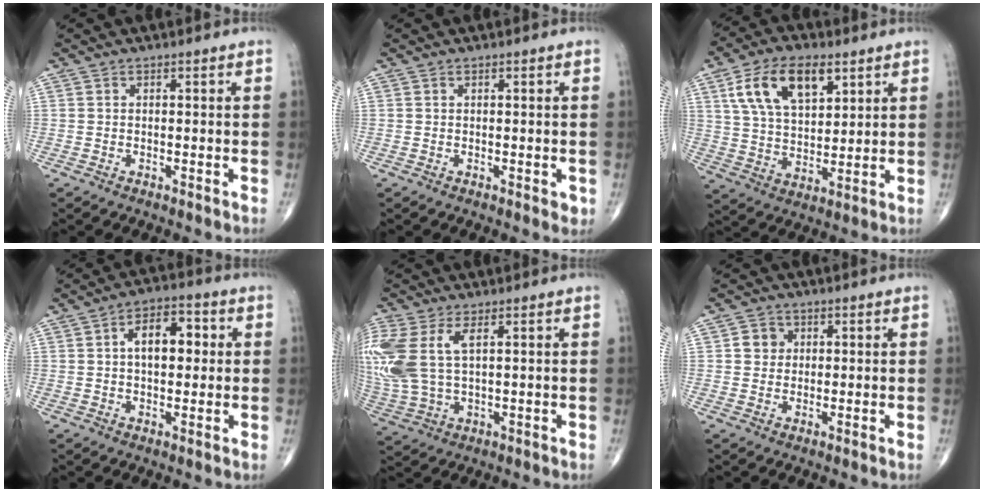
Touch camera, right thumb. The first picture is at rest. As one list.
[{"total": 1.3, "force": [0.0, 0.7, 1.2], "torque": [-0.009, -0.003, 0.000]}, {"total": 14.2, "force": [6.5, 7.6, 10.2], "torque": [-0.166, -0.013, 0.122]}, {"total": 8.8, "force": [1.4, 5.0, 7.1], "torque": [-0.091, 0.017, 0.018]}, {"total": 15.8, "force": [3.9, 8.5, 12.7], "torque": [-0.331, 0.000, 0.084]}, {"total": 3.3, "force": [0.7, 3.0, 1.1], "torque": [0.001, 0.002, 0.007]}]